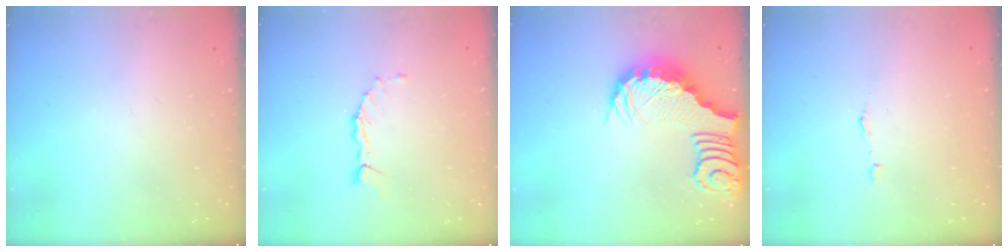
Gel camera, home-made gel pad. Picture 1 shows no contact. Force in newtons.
{"total": 1.6, "press": 1.5, "slide": 0.2}
{"total": 3.0, "press": 2.9, "slide": 0.7}
{"total": 2.9, "press": 2.9, "slide": 0.2}